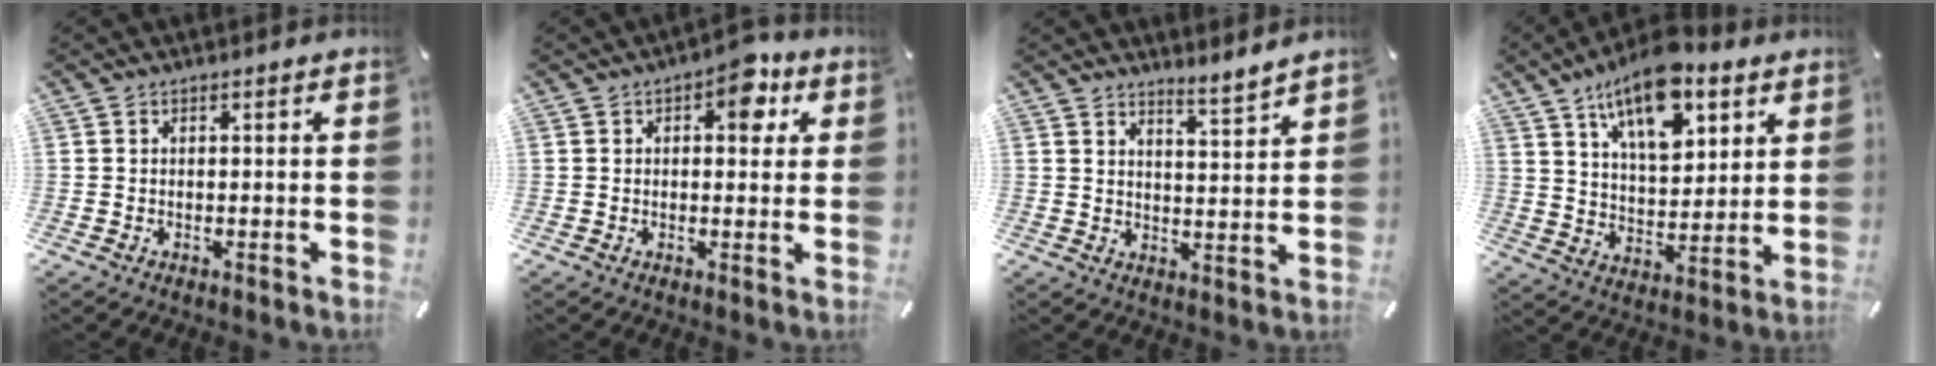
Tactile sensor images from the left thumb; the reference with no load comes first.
{"total": 7.7, "force": [3.0, 4.4, 5.6], "torque": [-0.054, -0.011, 0.041]}
{"total": 4.5, "force": [4.4, -0.3, 0.9], "torque": [-0.014, -0.038, 0.077]}
{"total": 15.2, "force": [9.6, 7.4, 9.0], "torque": [-0.151, -0.041, 0.170]}